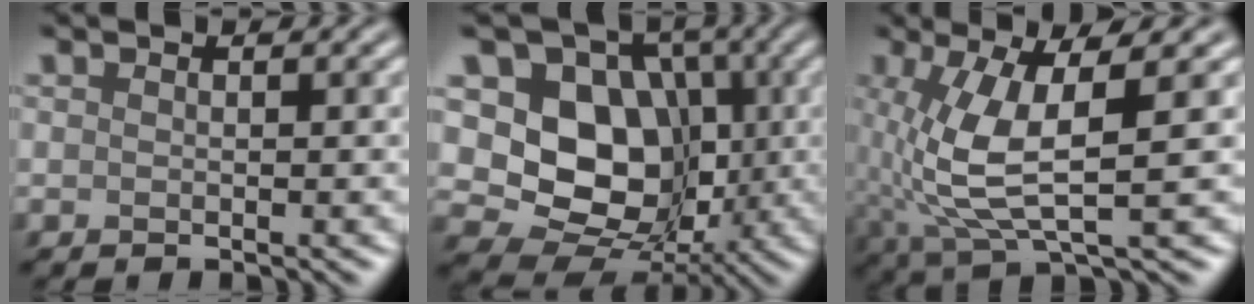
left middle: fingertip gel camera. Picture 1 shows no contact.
{"total": 10.0, "force": [-0.2, 8.0, 6.0], "torque": [-0.091, -0.009, -0.016]}
{"total": 6.8, "force": [0.2, 1.9, 6.5], "torque": [-0.148, -0.003, 0.009]}